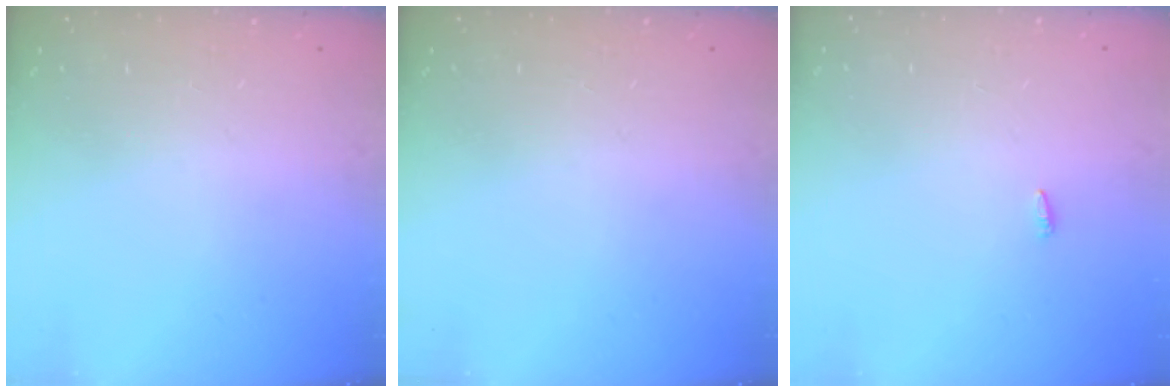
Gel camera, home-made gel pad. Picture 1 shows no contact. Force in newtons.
{"total": 0.0}
{"total": 2.1, "press": 1.9, "slide": 0.7}